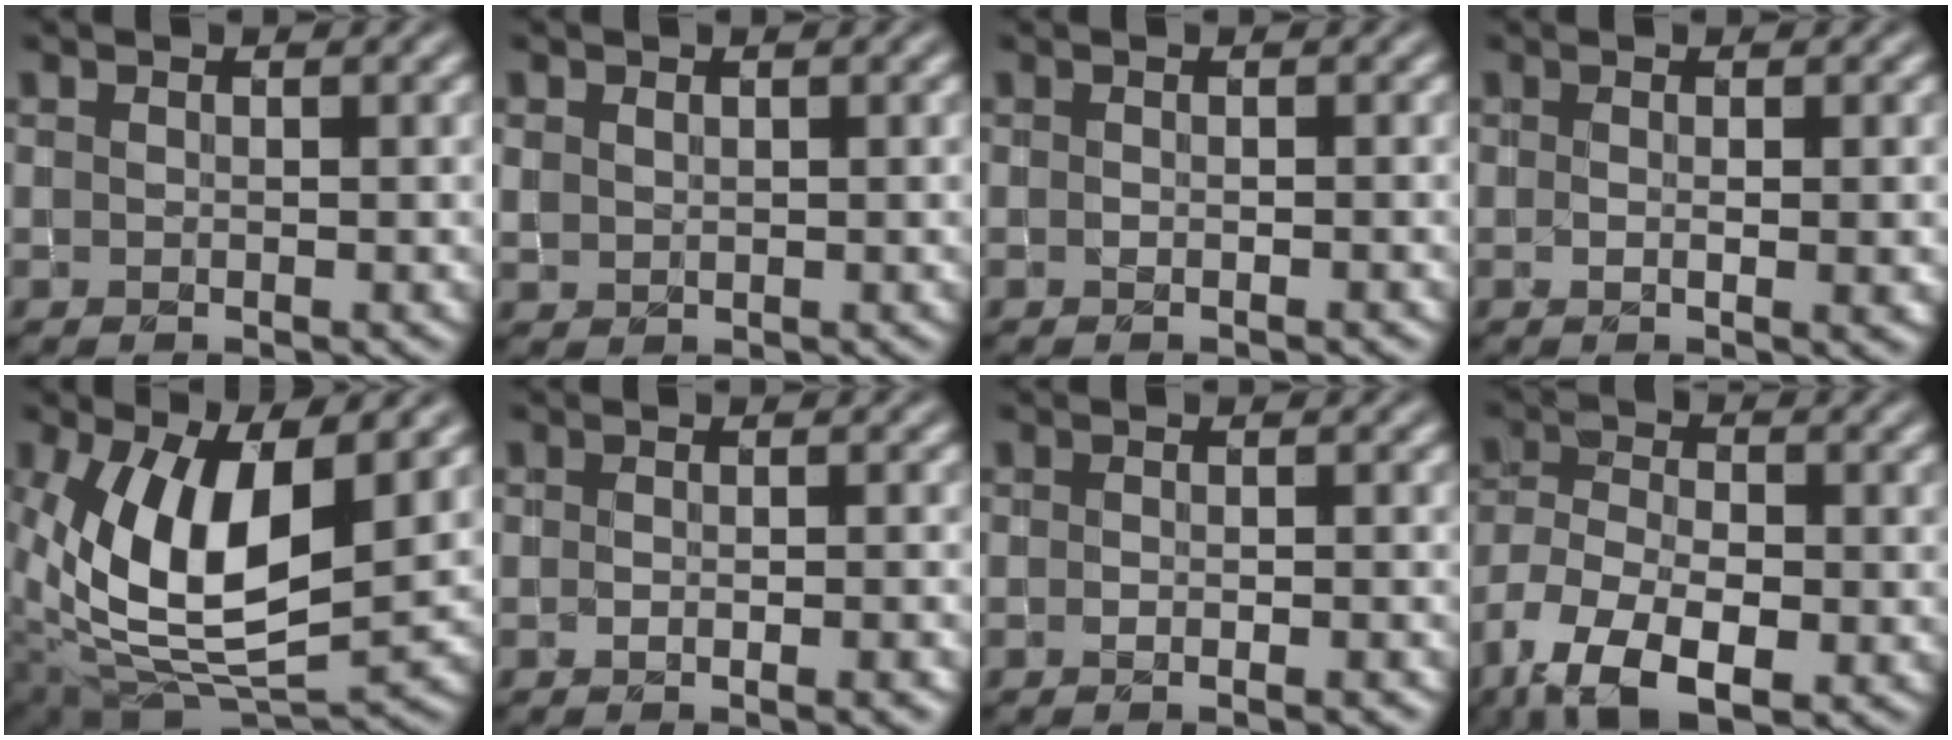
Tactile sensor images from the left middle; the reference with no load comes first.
{"total": 1.1, "force": [0.5, 0.9, 0.5], "torque": [-0.012, -0.002, 0.015]}
{"total": 0.7, "force": [-0.4, 0.1, 0.5], "torque": [-0.008, -0.001, -0.006]}
{"total": 1.5, "force": [0.0, 0.3, 1.5], "torque": [-0.025, -0.005, 0.001]}
{"total": 11.1, "force": [1.7, 5.2, 9.6], "torque": [-0.187, -0.012, 0.030]}
{"total": 2.0, "force": [-0.6, 0.7, 1.7], "torque": [-0.011, -0.002, -0.005]}
{"total": 1.4, "force": [-0.7, 0.4, 1.2], "torque": [-0.013, -0.003, -0.014]}
{"total": 8.4, "force": [-4.6, 3.8, 5.9], "torque": [-0.121, -0.010, -0.088]}